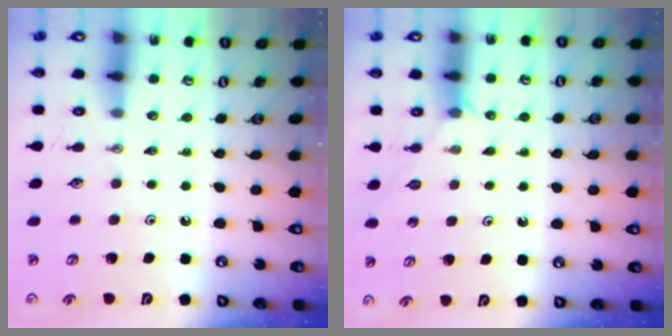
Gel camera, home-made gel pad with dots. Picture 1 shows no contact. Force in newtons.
{"total": 2.6, "press": 2.6, "slide": 0.3}